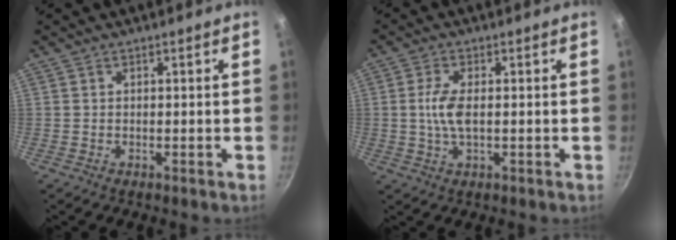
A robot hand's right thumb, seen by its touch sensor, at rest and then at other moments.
{"total": 5.2, "force": [0.1, 2.0, 4.7], "torque": [-0.110, -0.001, 0.001]}